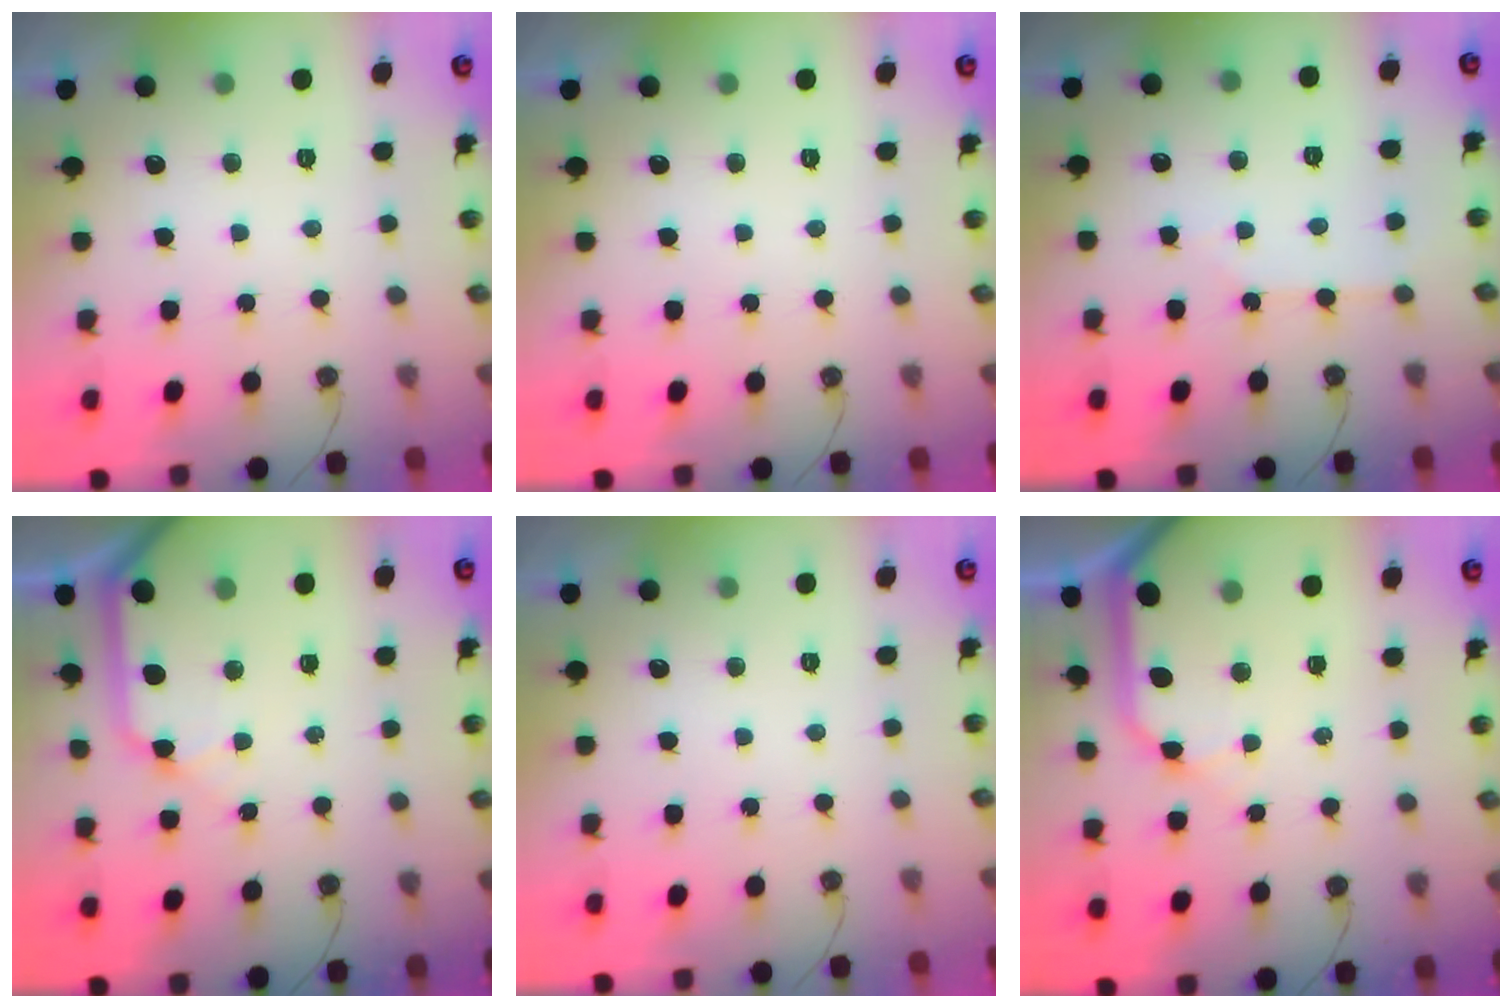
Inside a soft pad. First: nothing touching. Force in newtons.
{"total": 0.0}
{"total": 2.5, "press": 2.4, "slide": 0.4}
{"total": 11.3, "press": 11.2, "slide": 1.7}
{"total": 0.0}
{"total": 11.4, "press": 11.3, "slide": 1.5}